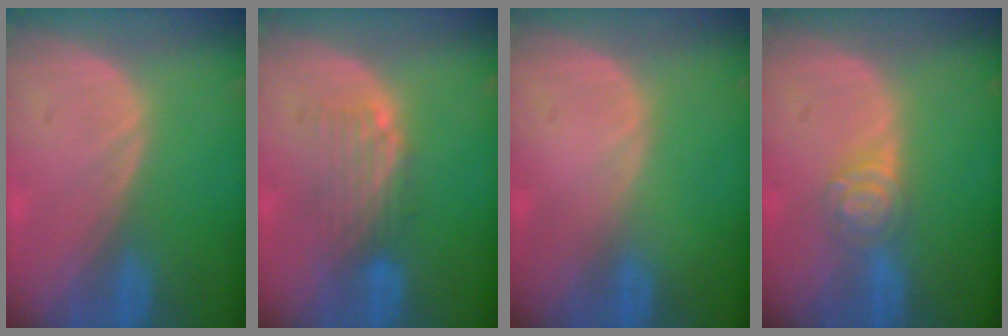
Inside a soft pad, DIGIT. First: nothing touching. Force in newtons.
{"total": 5.0, "press": 4.3, "slide": 2.6}
{"total": 0.0}
{"total": 4.3, "press": 3.9, "slide": 1.9}